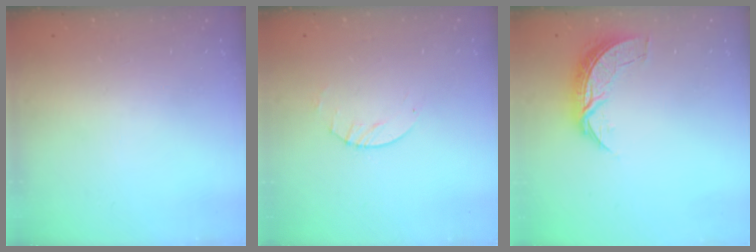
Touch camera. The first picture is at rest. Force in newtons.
{"total": 2.6, "press": 2.5, "slide": 0.4}
{"total": 7.3, "press": 7.3, "slide": 0.5}